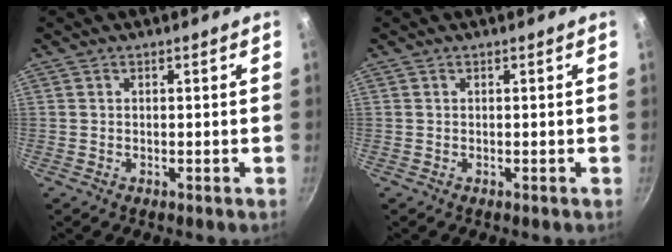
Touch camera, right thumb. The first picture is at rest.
{"total": 0.0}